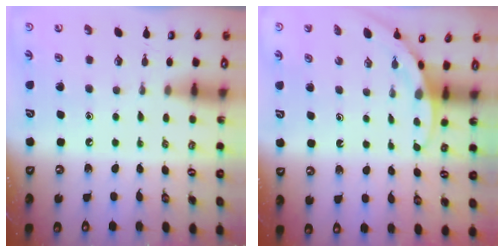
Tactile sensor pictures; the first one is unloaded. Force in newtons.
{"total": 4.6, "press": 4.5, "slide": 0.3}